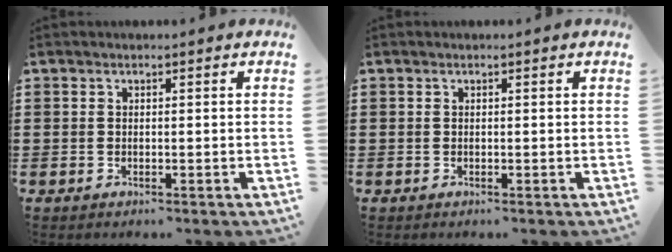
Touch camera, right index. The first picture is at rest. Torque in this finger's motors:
{"motor_torque": [0.14, 0.05, 0.00, 0.00]}